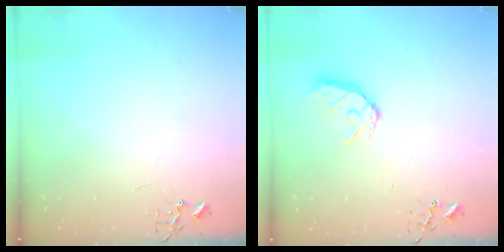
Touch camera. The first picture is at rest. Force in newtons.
{"total": 11.3, "press": 11.2, "slide": 1.3}